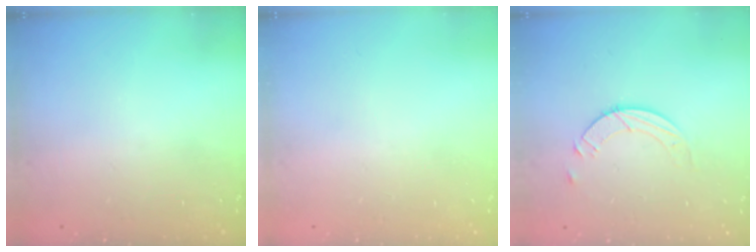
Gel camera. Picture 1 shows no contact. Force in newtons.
{"total": 0.0}
{"total": 6.0, "press": 6.0, "slide": 0.6}